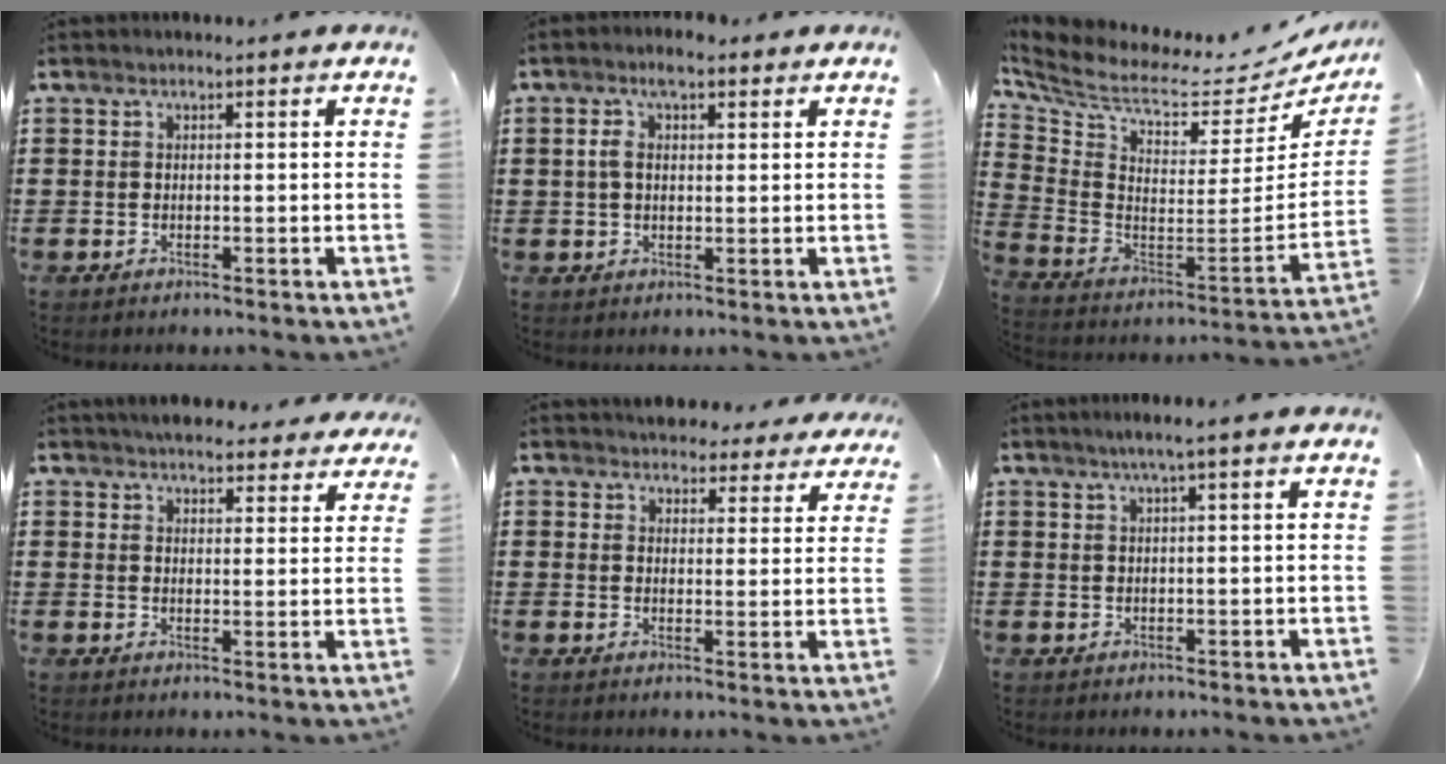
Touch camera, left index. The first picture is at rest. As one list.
[{"total": 4.5, "force": [1.8, 1.8, 3.7], "torque": [-0.077, 0.010, 0.030]}, {"total": 6.2, "force": [4.1, 2.2, 4.1], "torque": [-0.104, -0.048, 0.065]}, {"total": 4.4, "force": [4.1, 0.8, 1.4], "torque": [-0.031, -0.015, 0.075]}, {"total": 3.8, "force": [3.7, 0.8, 0.4], "torque": [-0.013, -0.016, 0.068]}, {"total": 2.1, "force": [0.9, -0.4, 1.9], "torque": [-0.037, -0.002, 0.015]}]